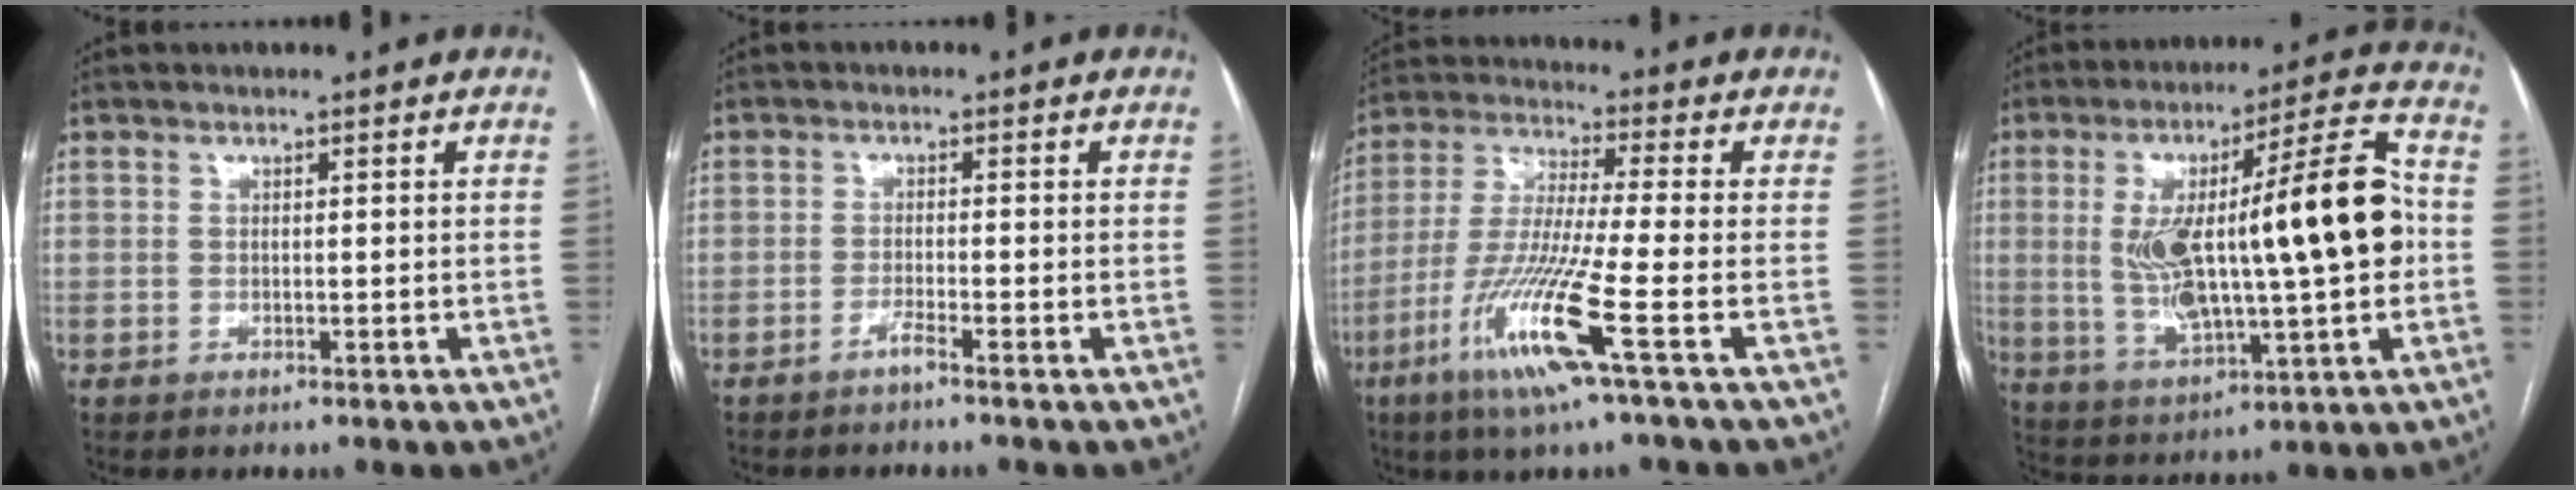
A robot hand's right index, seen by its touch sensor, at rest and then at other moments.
{"total": 1.6, "force": [-1.3, -0.5, 0.9], "torque": [-0.019, 0.001, -0.026]}
{"total": 13.7, "force": [-6.1, -1.2, 12.2], "torque": [-0.253, -0.028, -0.121]}
{"total": 20.9, "force": [0.4, 3.2, 20.6], "torque": [-0.357, 0.029, 0.011]}